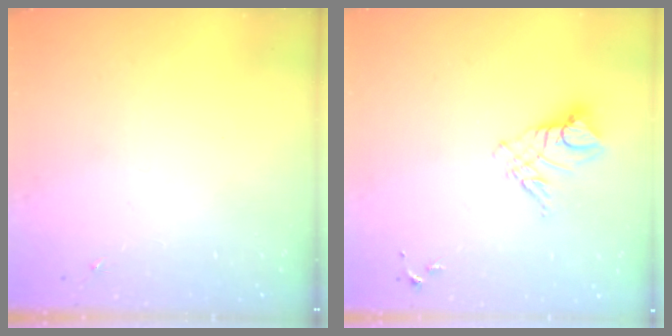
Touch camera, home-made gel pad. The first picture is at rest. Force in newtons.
{"total": 9.9, "press": 9.8, "slide": 1.1}